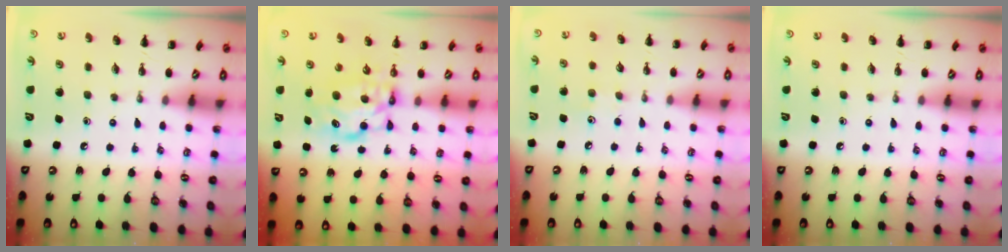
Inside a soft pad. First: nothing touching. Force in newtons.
{"total": 7.4, "press": 7.4, "slide": 0.8}
{"total": 4.4, "press": 4.3, "slide": 1.0}
{"total": 0.0}